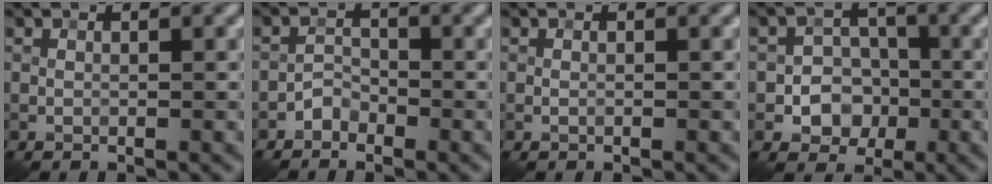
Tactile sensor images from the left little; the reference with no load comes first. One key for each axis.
{"total": 1.6, "fx": -1.2, "fy": 0.9, "fz": 0.3, "tx": -0.002, "ty": 0.009, "tz": -0.026}
{"total": 0.0}
{"total": 4.2, "fx": -1.2, "fy": 3.5, "fz": 1.9, "tx": 0.000, "ty": 0.002, "tz": -0.032}